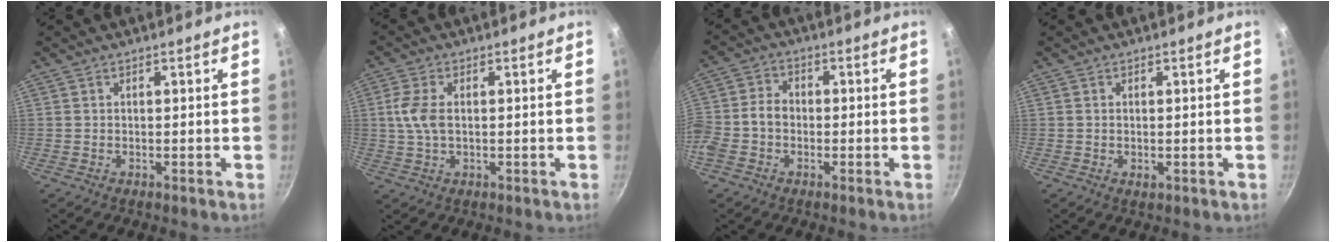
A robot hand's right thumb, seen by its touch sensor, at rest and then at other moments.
{"total": 5.5, "force": [0.5, 3.2, 4.5], "torque": [-0.098, 0.005, 0.008]}
{"total": 6.9, "force": [-1.7, 5.3, 4.0], "torque": [-0.079, 0.030, -0.047]}
{"total": 1.1, "force": [0.0, 0.7, 0.9], "torque": [-0.014, -0.001, -0.001]}